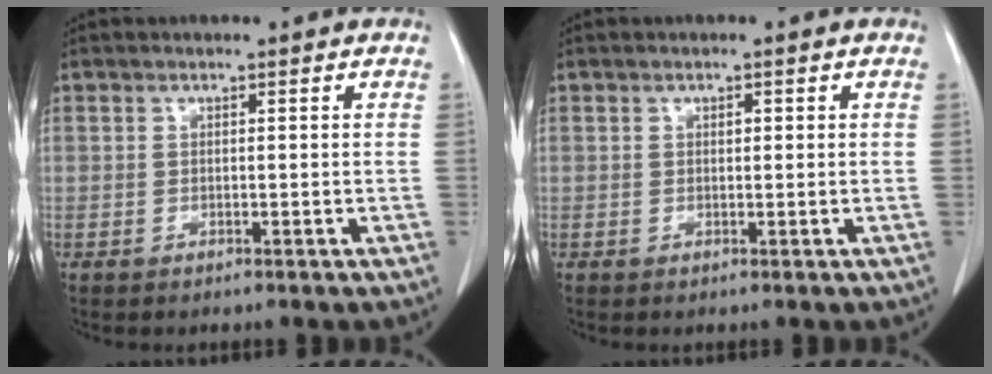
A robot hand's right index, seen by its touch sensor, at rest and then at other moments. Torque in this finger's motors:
{"motor_torque": [-0.08, 0.01, 0.00, 0.00]}